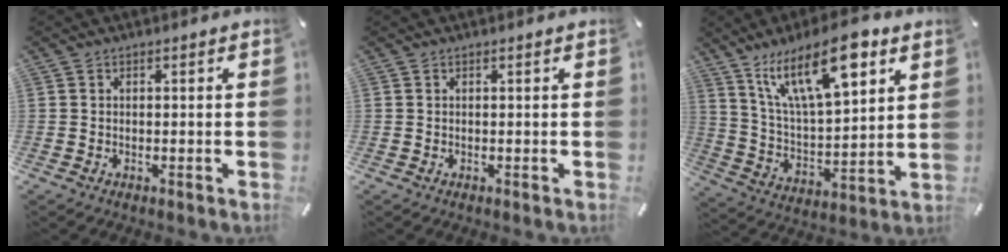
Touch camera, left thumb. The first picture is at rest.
{"total": 0.0}
{"total": 19.7, "force": [11.3, 8.2, 13.9], "torque": [-0.245, -0.040, 0.188]}